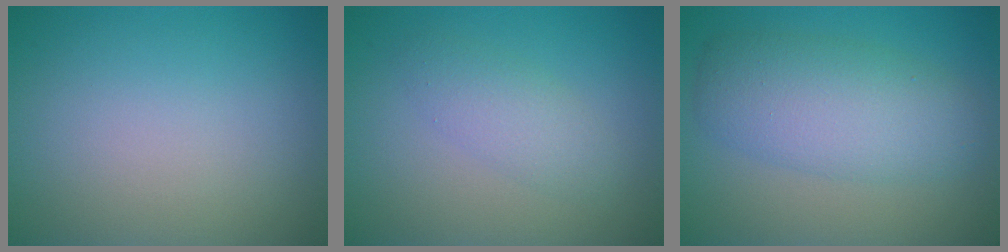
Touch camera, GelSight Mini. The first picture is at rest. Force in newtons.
{"total": 2.3, "press": 2.3, "slide": 0.2}
{"total": 5.8, "press": 5.8, "slide": 0.1}